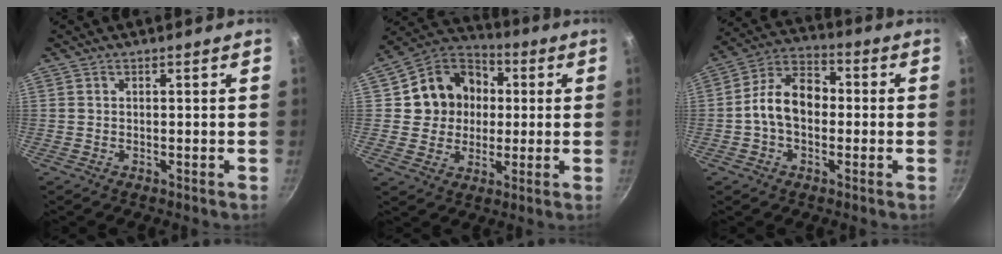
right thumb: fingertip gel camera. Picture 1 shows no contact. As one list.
[{"total": 13.8, "force": [1.8, 12.3, 5.9], "torque": [-0.068, 0.025, 0.020]}, {"total": 10.9, "force": [-0.8, 7.6, 7.8], "torque": [-0.103, 0.037, -0.034]}]